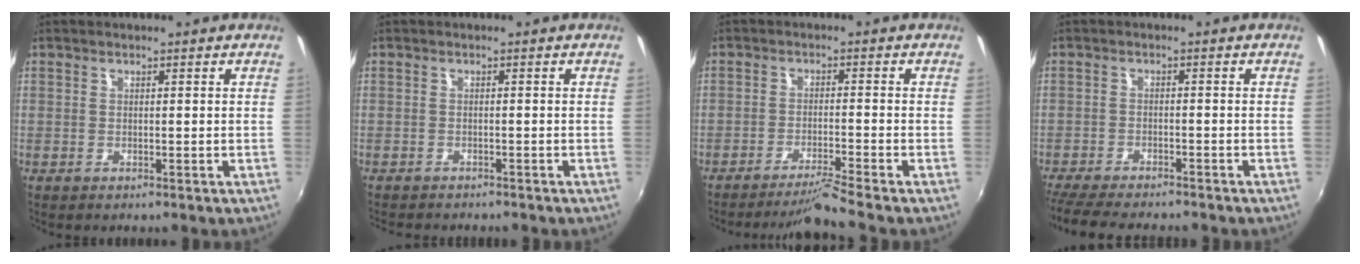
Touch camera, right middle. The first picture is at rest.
{"total": 3.4, "force": [-3.2, 0.7, 1.0], "torque": [-0.028, -0.014, -0.049]}
{"total": 5.2, "force": [-4.5, -2.3, 1.4], "torque": [-0.042, 0.004, -0.076]}
{"total": 11.4, "force": [-10.1, 1.9, 4.9], "torque": [-0.120, -0.026, -0.167]}